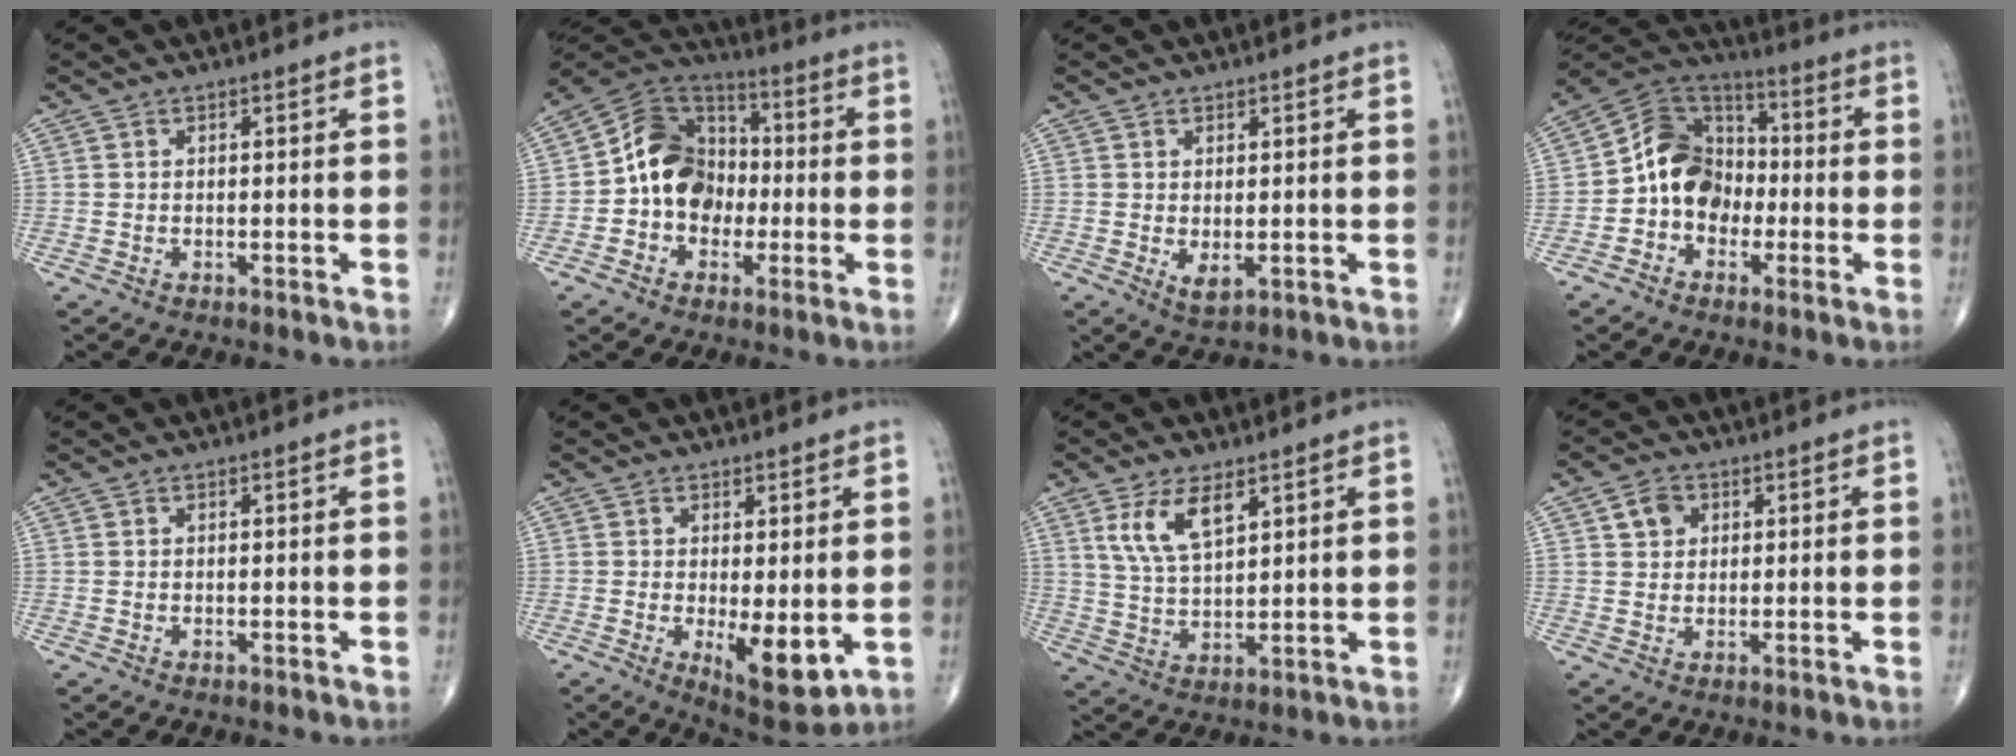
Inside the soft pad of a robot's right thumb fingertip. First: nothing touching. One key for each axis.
{"total": 13.3, "fx": -1.5, "fy": 10.8, "fz": 7.7, "tx": -0.098, "ty": 0.039, "tz": -0.039}
{"total": 2.6, "fx": -0.2, "fy": 1.3, "fz": 2.3, "tx": -0.035, "ty": -0.009, "tz": 0.005}
{"total": 12.1, "fx": -2.1, "fy": 9.8, "fz": 6.8, "tx": -0.088, "ty": 0.042, "tz": -0.053}
{"total": 0.0}
{"total": 8.4, "fx": -1.3, "fy": 3.0, "fz": 7.7, "tx": -0.109, "ty": -0.026, "tz": -0.009}
{"total": 8.2, "fx": 4.3, "fy": 3.4, "fz": 6.1, "tx": -0.110, "ty": -0.021, "tz": 0.091}
{"total": 3.8, "fx": 1.5, "fy": 3.0, "fz": 1.8, "tx": -0.015, "ty": -0.003, "tz": 0.026}